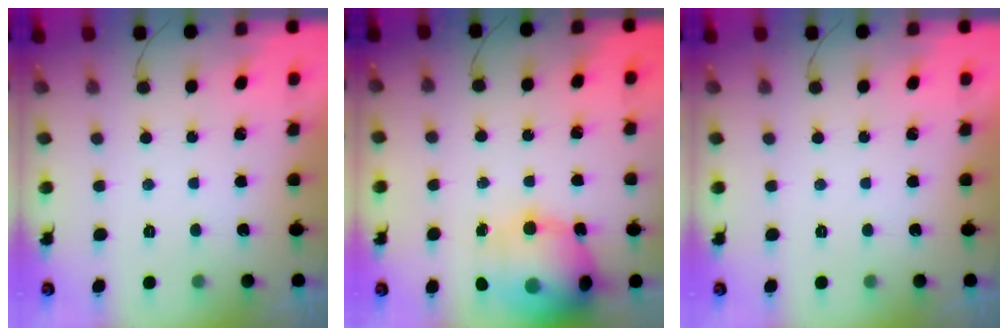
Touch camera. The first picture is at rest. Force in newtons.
{"total": 16.8, "press": 16.6, "slide": 2.3}
{"total": 0.0}